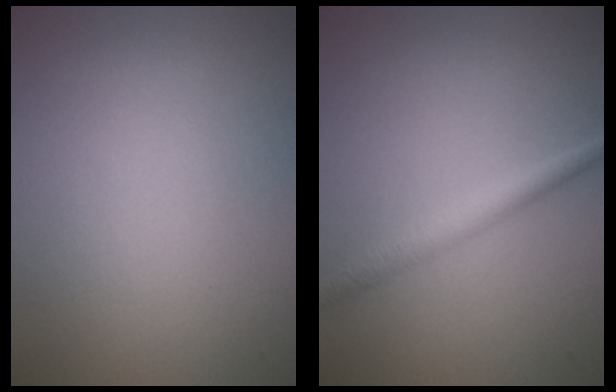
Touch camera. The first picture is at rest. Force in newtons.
{"total": 2.2, "press": 2.2, "slide": 0.1}